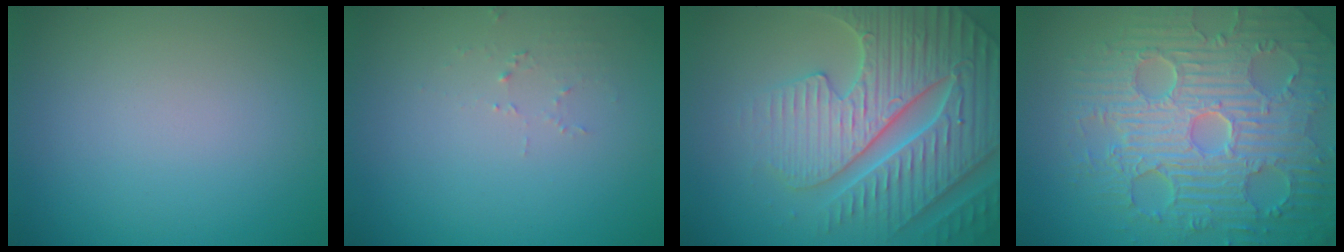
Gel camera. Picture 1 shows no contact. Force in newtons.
{"total": 1.1, "press": 1.1, "slide": 0.1}
{"total": 7.6, "press": 7.4, "slide": 1.8}
{"total": 10.1, "press": 7.0, "slide": 7.3}